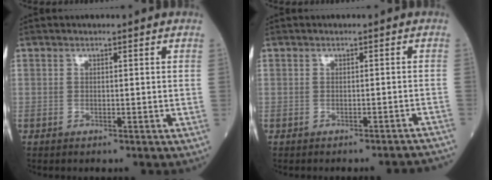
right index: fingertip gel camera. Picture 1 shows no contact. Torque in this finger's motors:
{"motor_torque": [-0.11, -0.11, 0.08, 0.00]}